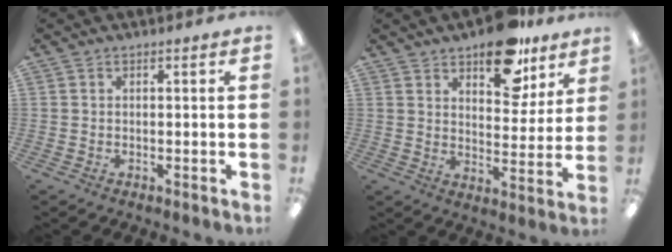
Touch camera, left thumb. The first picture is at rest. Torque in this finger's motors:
{"motor_torque": [1.64, 1.26, 1.14, -0.72, 0.14]}